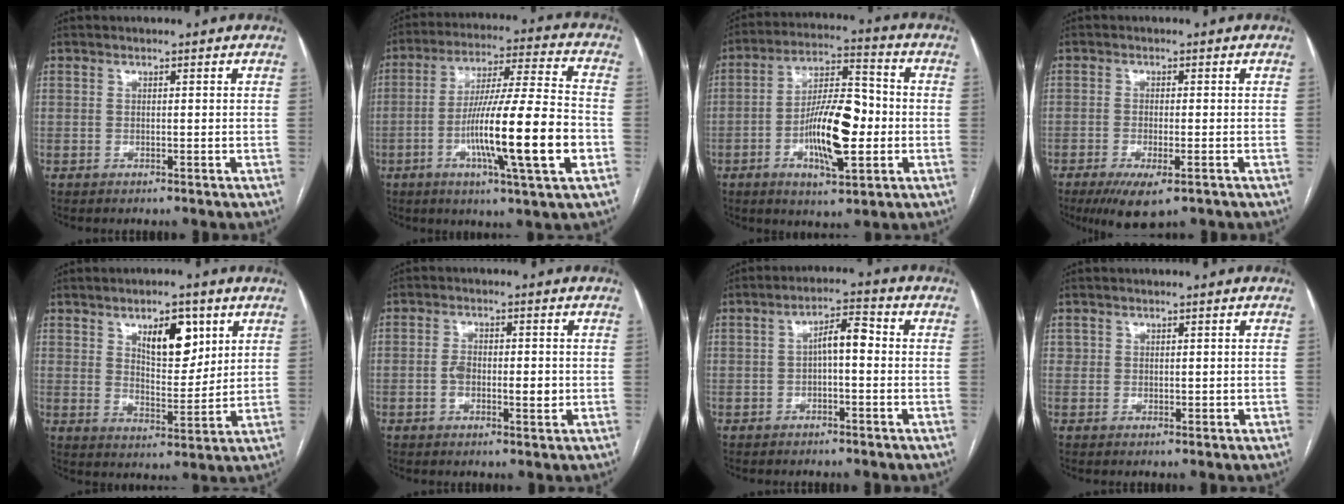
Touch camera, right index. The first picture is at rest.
{"total": 18.1, "force": [-4.8, 0.3, 17.4], "torque": [-0.299, -0.007, -0.081]}
{"total": 13.4, "force": [-2.7, 4.0, 12.5], "torque": [-0.226, 0.012, -0.043]}
{"total": 6.3, "force": [-3.8, 1.5, 4.8], "torque": [-0.082, -0.016, -0.059]}
{"total": 8.8, "force": [4.4, 3.7, 6.7], "torque": [-0.105, -0.001, 0.076]}
{"total": 5.0, "force": [-0.6, 2.3, 4.3], "torque": [-0.077, 0.004, -0.008]}
{"total": 4.6, "force": [-0.1, 1.4, 4.4], "torque": [-0.073, 0.023, -0.002]}
{"total": 1.4, "force": [0.6, 1.3, 0.3], "torque": [0.000, 0.001, 0.012]}